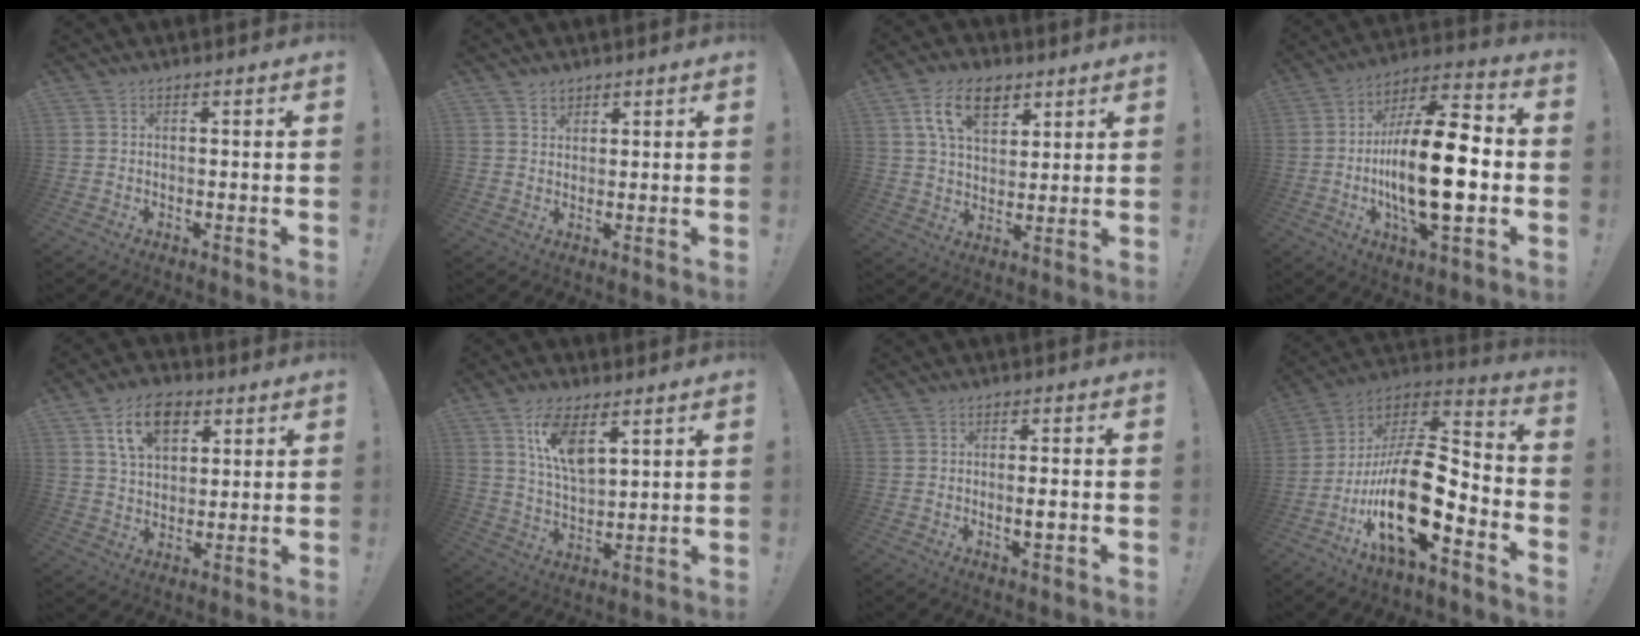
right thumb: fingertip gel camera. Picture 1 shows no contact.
{"total": 2.8, "force": [2.2, 1.7, 0.3], "torque": [0.008, -0.015, 0.036]}
{"total": 12.6, "force": [6.6, 7.5, 7.7], "torque": [-0.129, -0.009, 0.124]}
{"total": 21.2, "force": [-2.8, 7.2, 19.7], "torque": [-0.355, 0.006, -0.048]}
{"total": 12.2, "force": [6.0, 8.0, 7.1], "torque": [-0.111, -0.007, 0.111]}
{"total": 12.0, "force": [6.3, 5.7, 8.5], "torque": [-0.149, -0.017, 0.115]}
{"total": 2.8, "force": [-0.8, 0.3, 2.6], "torque": [-0.043, 0.001, -0.015]}
{"total": 22.1, "force": [-6.6, 9.0, 19.1], "torque": [-0.358, 0.027, -0.106]}